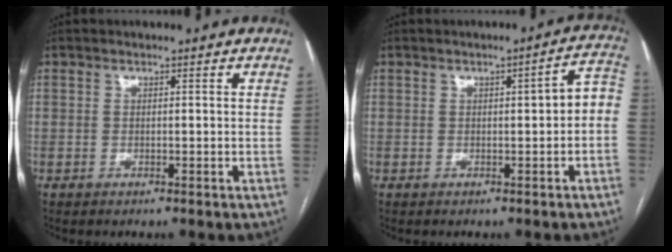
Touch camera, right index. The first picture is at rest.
{"total": 5.0, "force": [-0.1, 0.8, 4.9], "torque": [-0.057, 0.021, -0.003]}